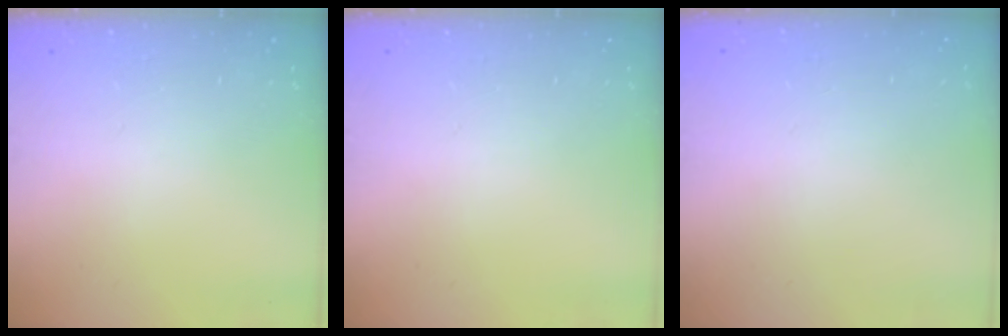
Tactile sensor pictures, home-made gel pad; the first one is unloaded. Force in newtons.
{"total": 0.0}
{"total": 0.0}